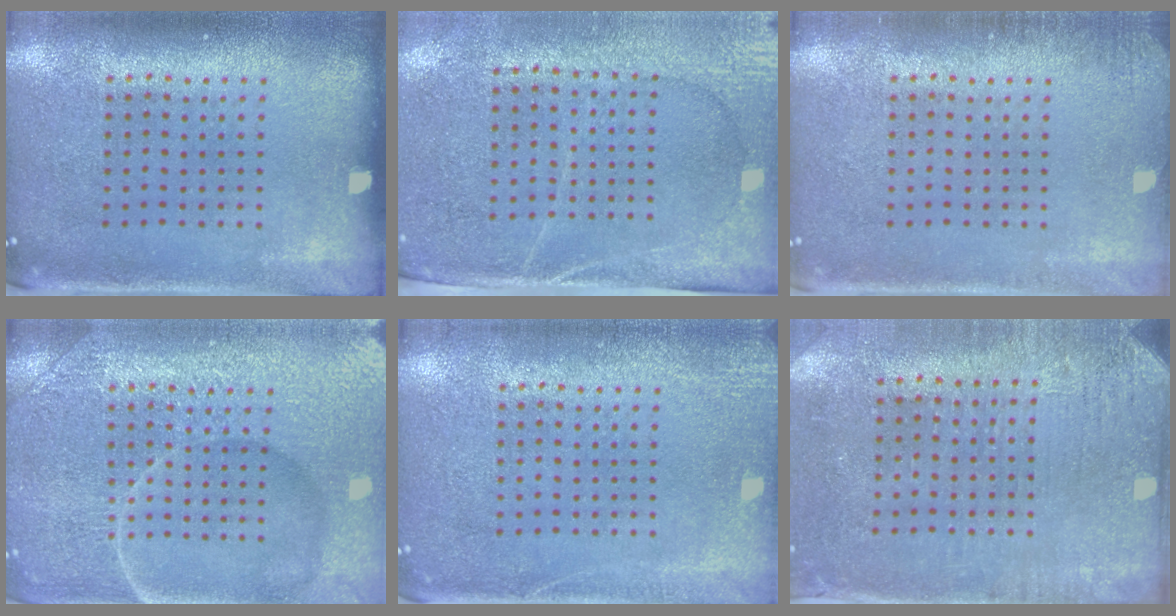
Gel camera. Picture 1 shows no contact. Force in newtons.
{"total": 2.9, "press": 2.5, "slide": 1.4}
{"total": 1.2, "press": 1.2, "slide": 0.2}
{"total": 4.9, "press": 4.9, "slide": 0.6}
{"total": 2.5, "press": 2.4, "slide": 0.3}
{"total": 3.1, "press": 2.6, "slide": 1.7}